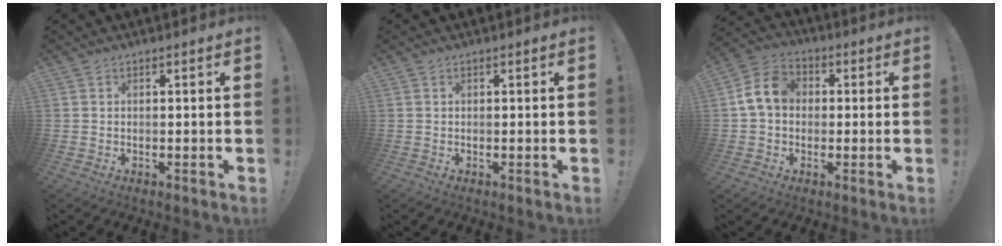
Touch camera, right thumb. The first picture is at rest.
{"total": 0.0}
{"total": 9.5, "force": [1.3, 7.4, 5.8], "torque": [-0.107, 0.018, 0.030]}